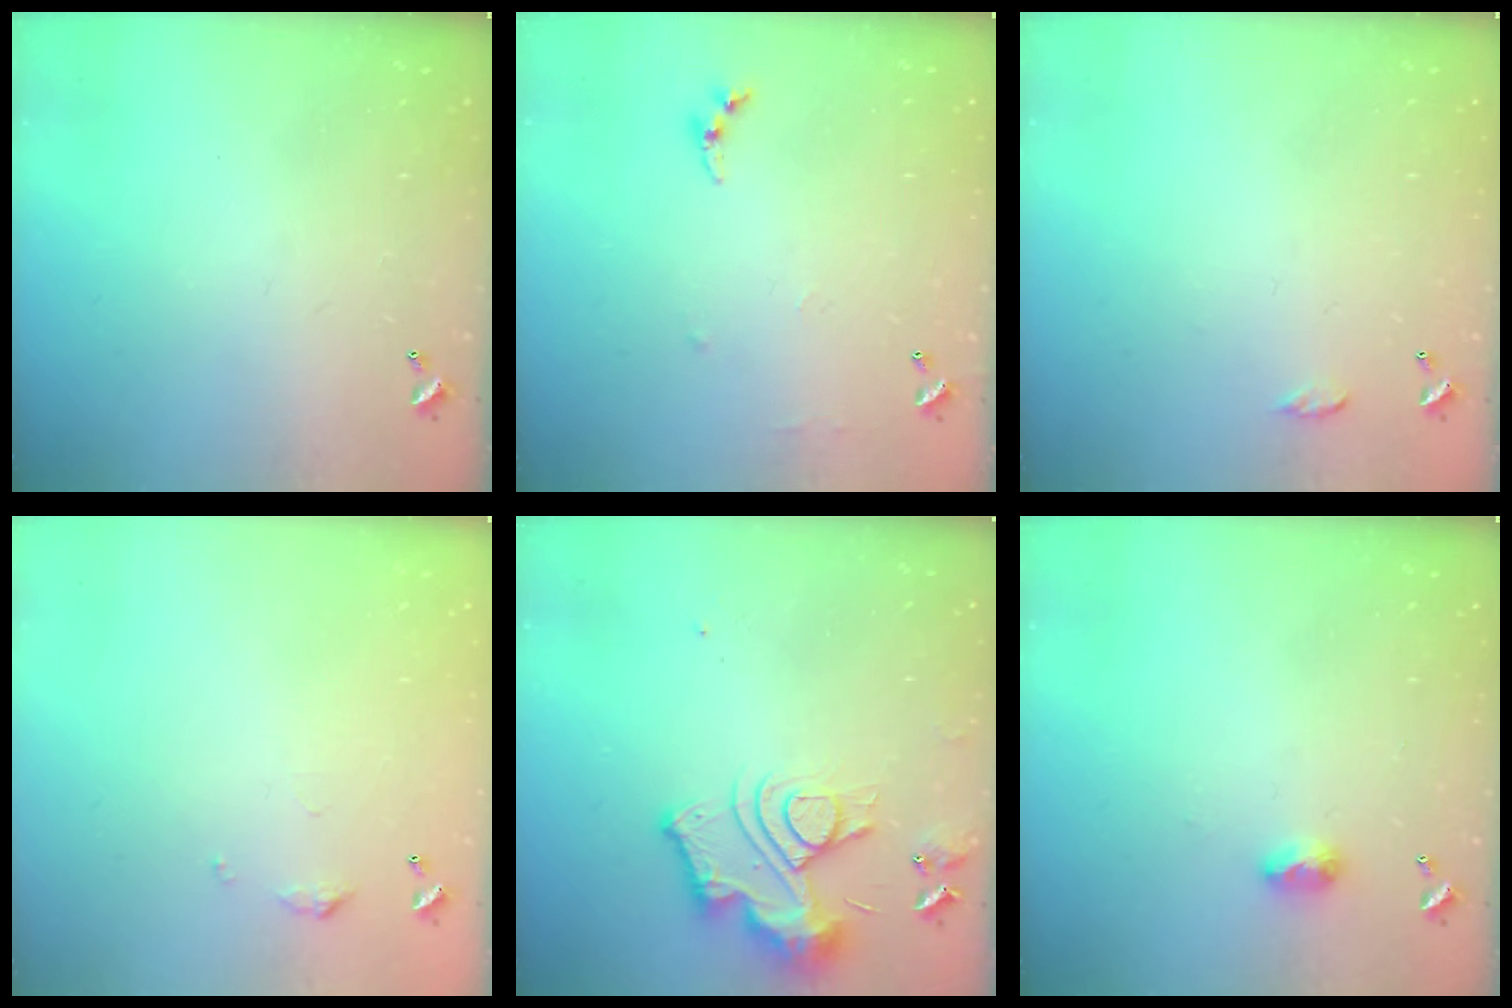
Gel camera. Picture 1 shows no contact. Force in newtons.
{"total": 4.5, "press": 4.5, "slide": 0.5}
{"total": 4.7, "press": 4.7, "slide": 0.6}
{"total": 5.0, "press": 4.9, "slide": 0.8}
{"total": 13.0, "press": 12.9, "slide": 1.3}
{"total": 4.1, "press": 4.1, "slide": 0.5}